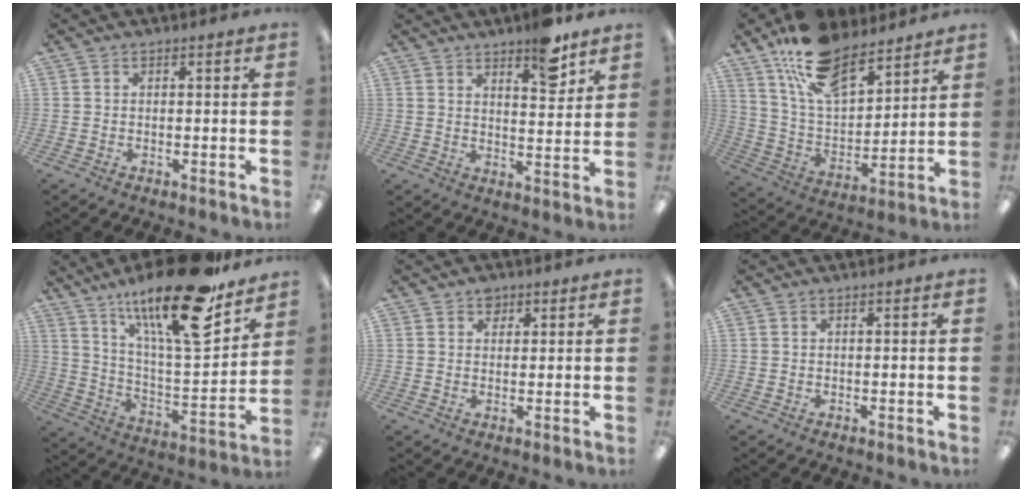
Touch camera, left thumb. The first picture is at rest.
{"total": 8.8, "force": [6.5, 2.8, 5.1], "torque": [-0.052, -0.041, 0.105]}
{"total": 18.2, "force": [13.1, 8.6, 9.4], "torque": [-0.179, -0.063, 0.237]}
{"total": 24.6, "force": [17.2, 6.3, 16.4], "torque": [-0.260, -0.106, 0.276]}
{"total": 2.7, "force": [1.8, 1.9, 0.9], "torque": [-0.005, -0.004, 0.030]}
{"total": 0.0}